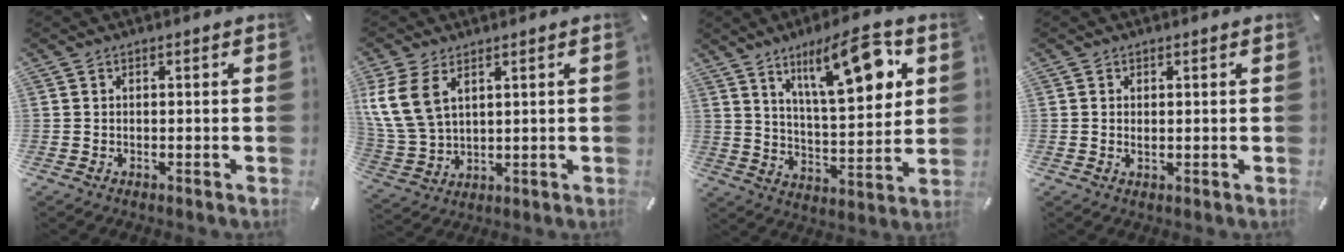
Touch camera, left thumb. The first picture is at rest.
{"total": 10.0, "force": [4.8, 6.3, 6.0], "torque": [-0.160, -0.010, 0.089]}
{"total": 18.8, "force": [10.0, 6.7, 14.4], "torque": [-0.217, -0.044, 0.157]}
{"total": 1.1, "force": [0.3, 0.5, 1.0], "torque": [-0.020, 0.001, 0.004]}